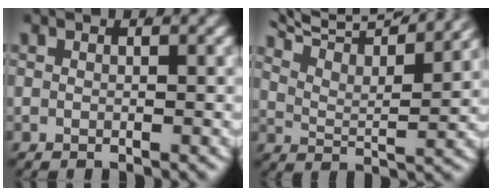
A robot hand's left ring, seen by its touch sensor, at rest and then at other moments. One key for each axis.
{"total": 9.2, "fx": 7.1, "fy": 3.4, "fz": 4.8, "tx": -0.085, "ty": 0.019, "tz": 0.105}